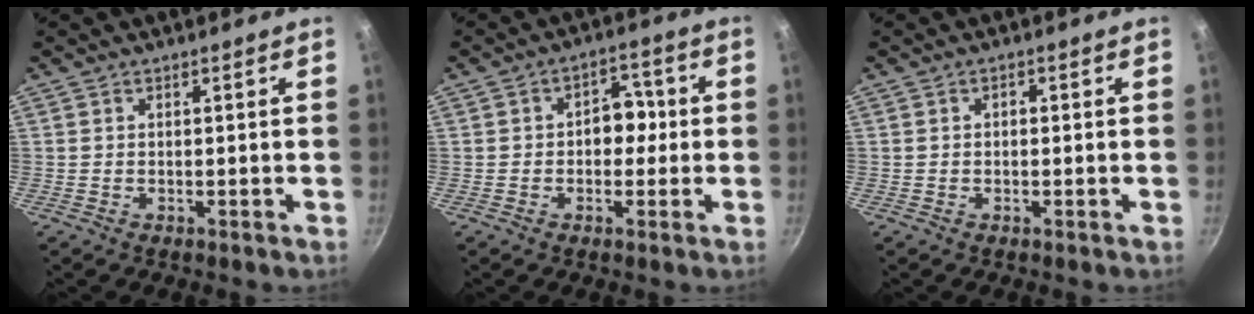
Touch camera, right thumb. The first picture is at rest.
{"total": 6.0, "force": [-0.2, 4.6, 3.8], "torque": [0.001, 0.017, -0.009]}
{"total": 0.9, "force": [0.1, 0.7, 0.6], "torque": [-0.010, 0.007, 0.000]}